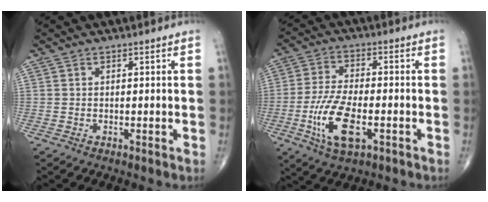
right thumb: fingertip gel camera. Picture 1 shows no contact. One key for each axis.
{"total": 11.3, "fx": -3.7, "fy": 4.8, "fz": 9.5, "tx": -0.196, "ty": 0.007, "tz": -0.068}